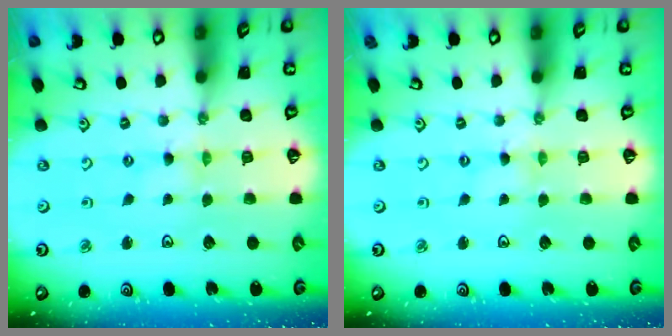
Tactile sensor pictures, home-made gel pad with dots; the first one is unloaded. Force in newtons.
{"total": 0.0}